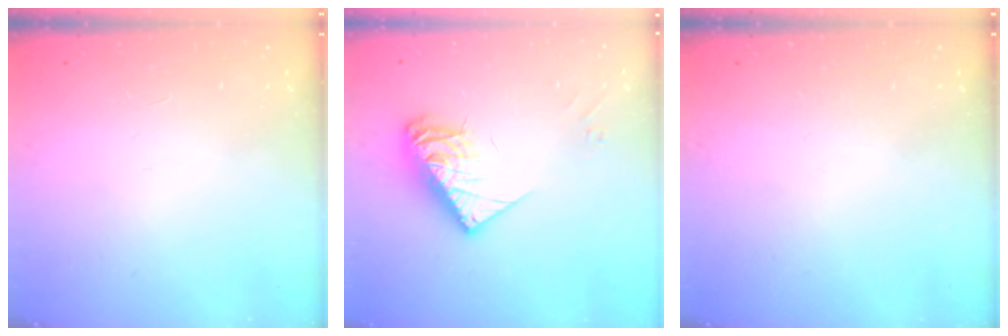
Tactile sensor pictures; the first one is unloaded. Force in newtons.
{"total": 13.5, "press": 13.5, "slide": 1.0}
{"total": 0.0}